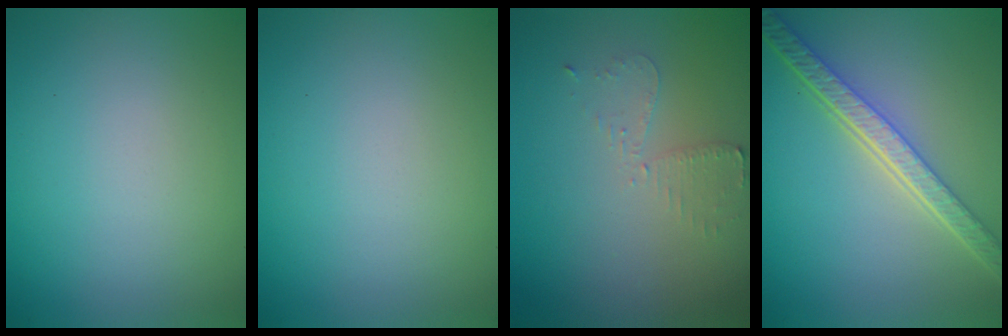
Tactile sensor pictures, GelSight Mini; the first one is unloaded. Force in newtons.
{"total": 0.0}
{"total": 1.9, "press": 1.9, "slide": 0.4}
{"total": 5.6, "press": 4.2, "slide": 3.7}